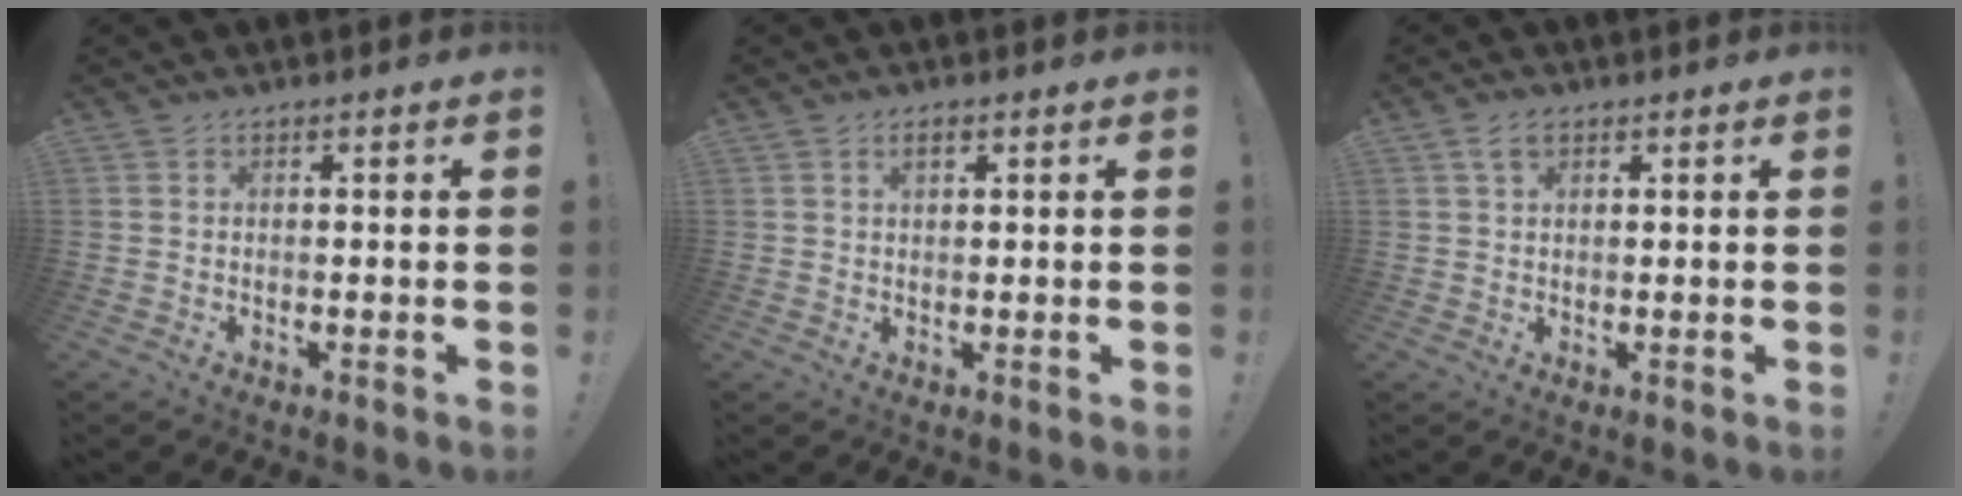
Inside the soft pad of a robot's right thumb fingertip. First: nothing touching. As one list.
[{"total": 2.0, "force": [0.9, 0.9, 1.5], "torque": [-0.022, 0.000, 0.014]}, {"total": 3.5, "force": [1.9, 2.1, 2.1], "torque": [-0.031, -0.001, 0.033]}]